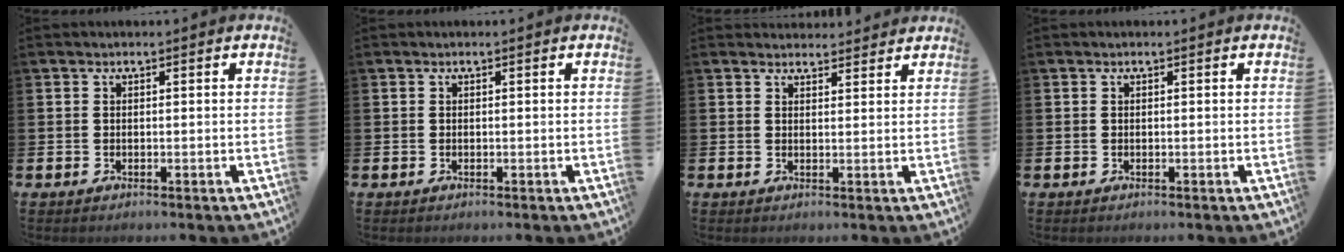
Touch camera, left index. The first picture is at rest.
{"total": 0.0}
{"total": 2.5, "force": [2.4, 0.6, -0.2], "torque": [0.012, -0.016, 0.041]}
{"total": 0.0}